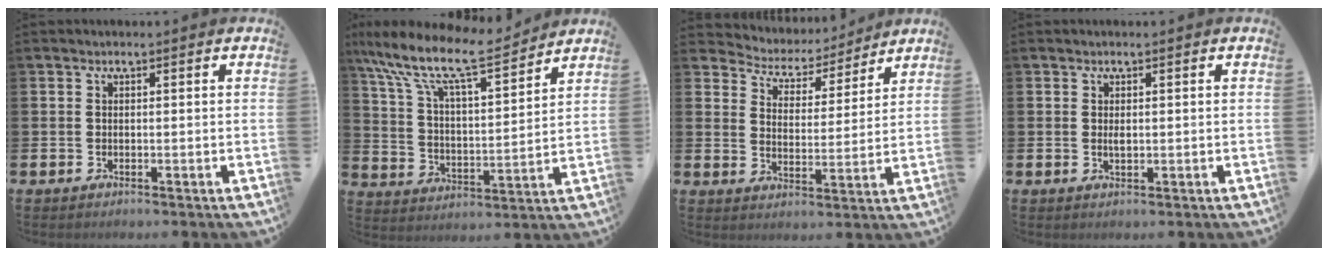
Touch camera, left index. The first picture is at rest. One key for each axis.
{"total": 11.2, "fx": 9.4, "fy": 2.8, "fz": 5.5, "tx": -0.137, "ty": -0.060, "tz": 0.159}
{"total": 4.6, "fx": 4.3, "fy": 1.8, "fz": -0.1, "tx": -0.019, "ty": -0.041, "tz": 0.066}
{"total": 0.8, "fx": 0.2, "fy": 0.3, "fz": 0.7, "tx": -0.007, "ty": -0.001, "tz": 0.002}